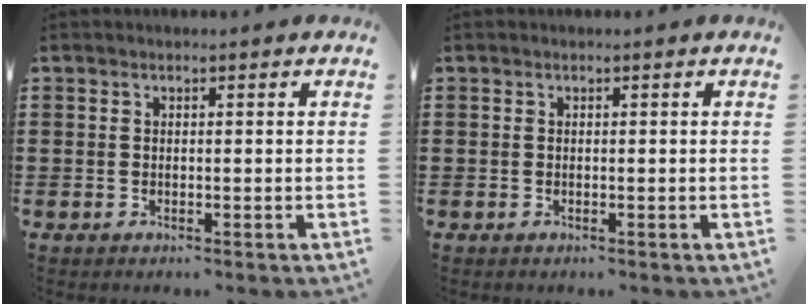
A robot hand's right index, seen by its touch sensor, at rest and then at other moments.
{"total": 0.0}